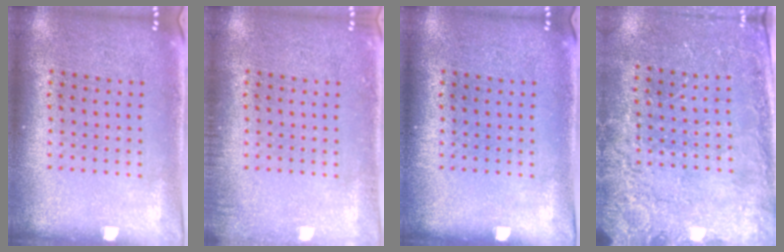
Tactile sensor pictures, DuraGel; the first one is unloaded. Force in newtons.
{"total": 1.2, "press": 1.1, "slide": 0.2}
{"total": 0.0}
{"total": 2.5, "press": 2.4, "slide": 0.7}